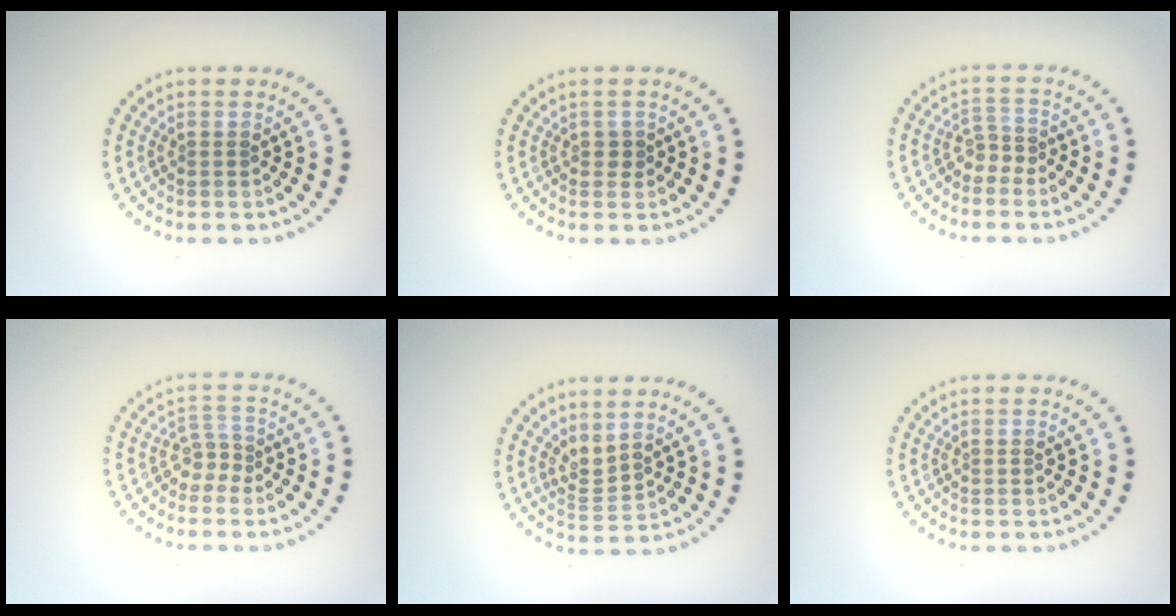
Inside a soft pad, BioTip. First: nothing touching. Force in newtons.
{"total": 0.8, "press": 0.7, "slide": 0.4}
{"total": 1.6, "press": 1.0, "slide": 1.2}
{"total": 1.9, "press": 1.3, "slide": 1.4}
{"total": 2.2, "press": 1.5, "slide": 1.6}
{"total": 0.0}